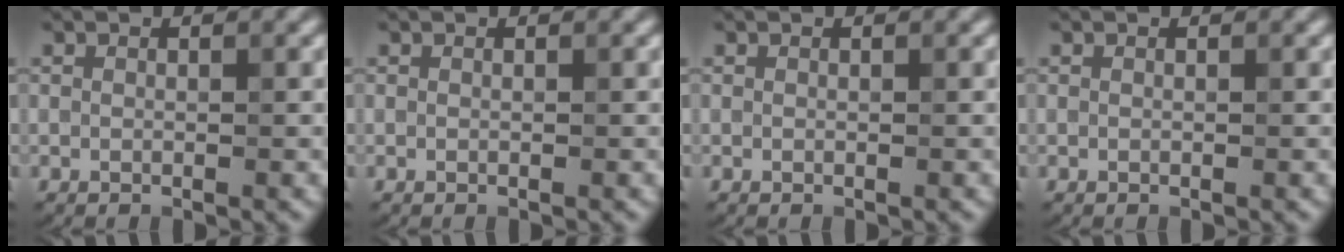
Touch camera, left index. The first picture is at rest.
{"total": 0.0}
{"total": 0.0}
{"total": 0.0}